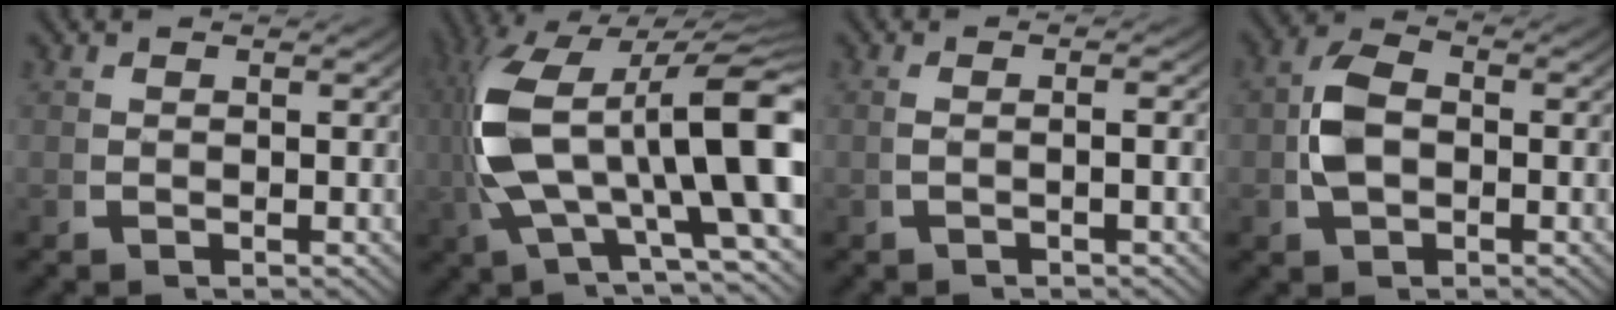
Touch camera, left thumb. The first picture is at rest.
{"total": 17.2, "force": [0.6, 9.5, 14.3], "torque": [-0.273, -0.013, 0.017]}
{"total": 1.6, "force": [-0.3, -0.3, 1.5], "torque": [-0.036, 0.001, -0.001]}
{"total": 4.7, "force": [-0.3, 3.3, 3.4], "torque": [-0.078, -0.006, -0.003]}